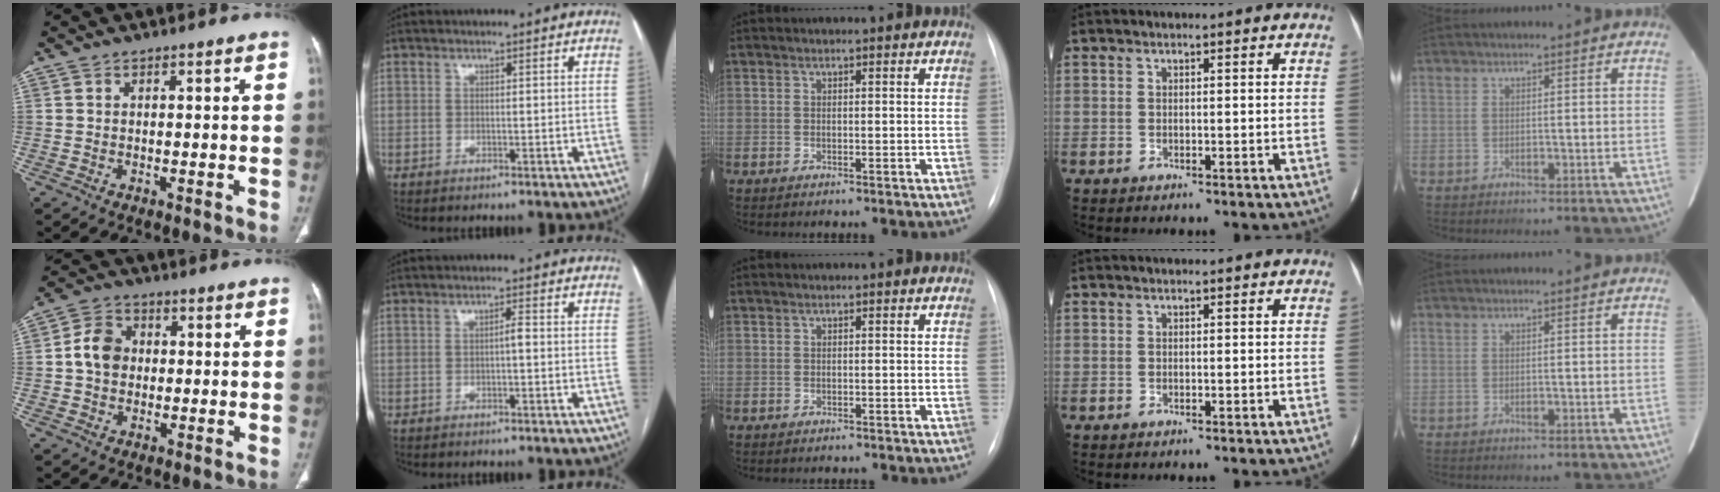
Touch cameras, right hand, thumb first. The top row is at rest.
{"thumb": {"total": 6.5, "force": [0.2, 5.3, 3.8], "torque": [-0.056, 0.014, -0.004]}, "index": {"total": 1.3, "force": [-0.2, 0.2, 1.3], "torque": [-0.019, 0.003, -0.003]}, "middle": {"total": 0.9, "force": [-0.8, 0.3, 0.2], "torque": [-0.010, -0.002, -0.009]}}